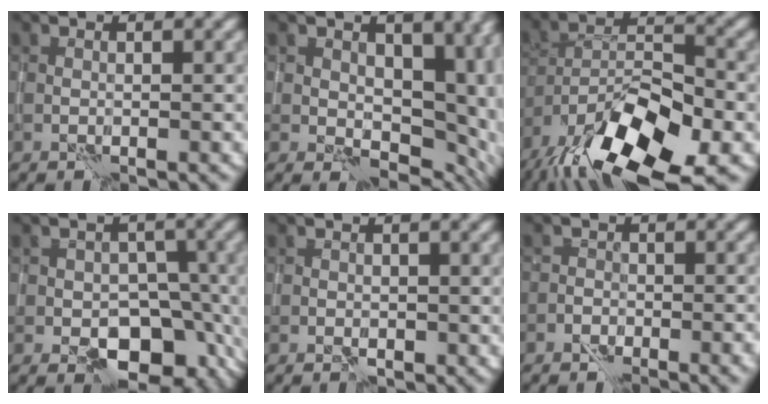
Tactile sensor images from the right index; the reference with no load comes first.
{"total": 10.8, "force": [0.9, 7.6, 7.6], "torque": [-0.059, -0.023, 0.022]}
{"total": 14.6, "force": [-10.3, 5.2, 8.9], "torque": [-0.171, -0.012, -0.170]}
{"total": 8.3, "force": [-3.2, 5.5, 5.3], "torque": [-0.043, -0.008, -0.047]}
{"total": 0.6, "force": [-0.3, 0.5, 0.2], "torque": [0.000, -0.003, -0.006]}
{"total": 3.3, "force": [-2.4, 1.8, 1.4], "torque": [0.003, 0.009, -0.042]}